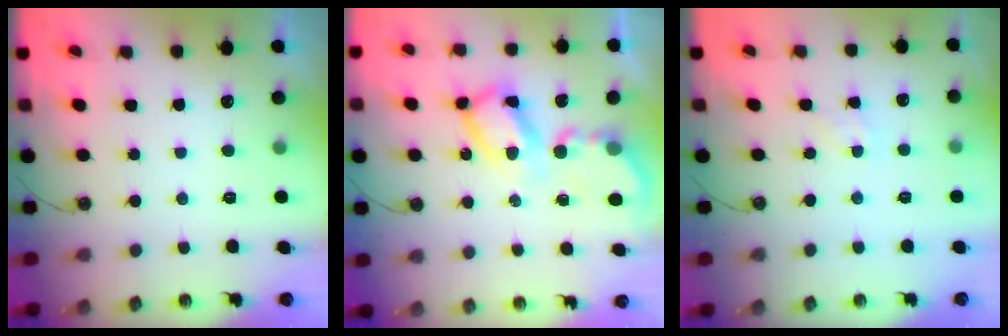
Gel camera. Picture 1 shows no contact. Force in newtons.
{"total": 12.2, "press": 12.1, "slide": 1.1}
{"total": 0.9, "press": 0.9, "slide": 0.2}